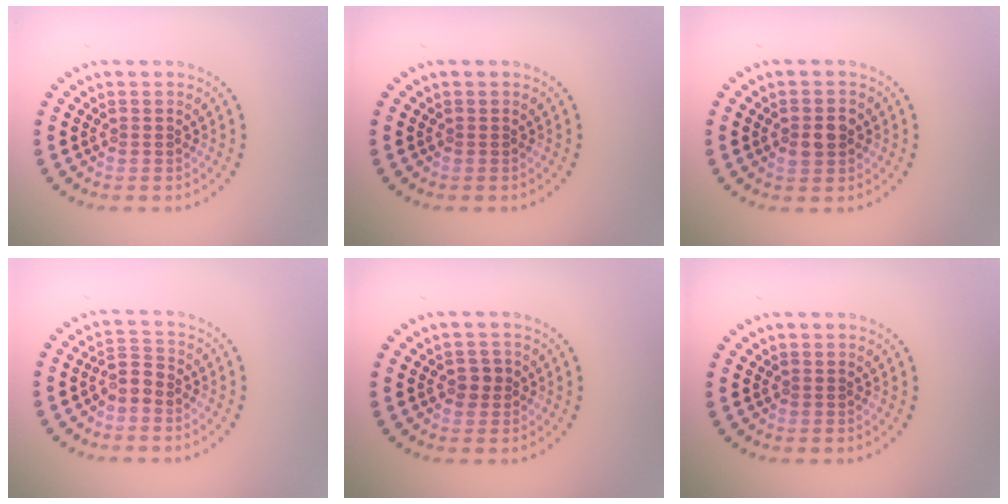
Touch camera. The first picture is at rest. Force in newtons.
{"total": 0.0}
{"total": 2.0, "press": 2.0, "slide": 0.1}
{"total": 2.2, "press": 1.6, "slide": 1.5}
{"total": 1.5, "press": 1.5, "slide": 0.3}
{"total": 0.0}